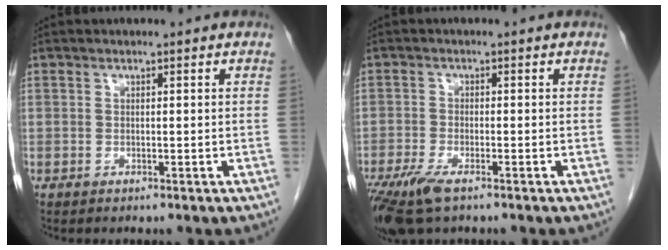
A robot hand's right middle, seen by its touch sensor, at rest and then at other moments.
{"total": 7.1, "force": [-4.7, 1.9, 5.0], "torque": [-0.098, -0.019, -0.083]}